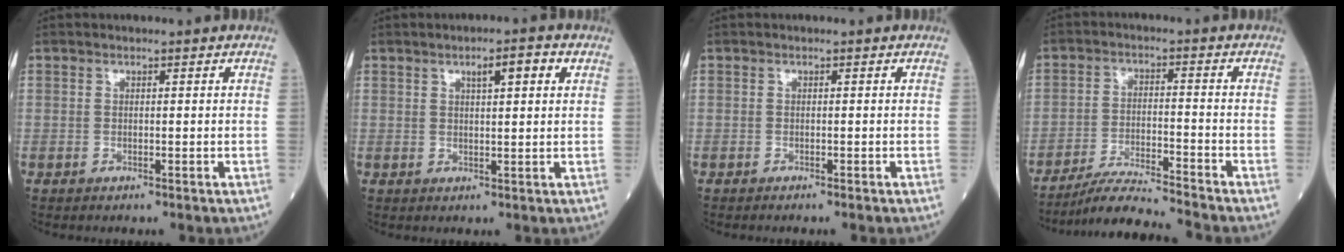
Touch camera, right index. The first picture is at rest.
{"total": 3.8, "force": [1.8, 0.6, 3.3], "torque": [-0.055, 0.007, 0.029]}
{"total": 0.8, "force": [-0.7, -0.1, 0.5], "torque": [-0.005, 0.002, -0.006]}
{"total": 8.0, "force": [-7.6, -1.7, 2.1], "torque": [-0.036, -0.016, -0.139]}